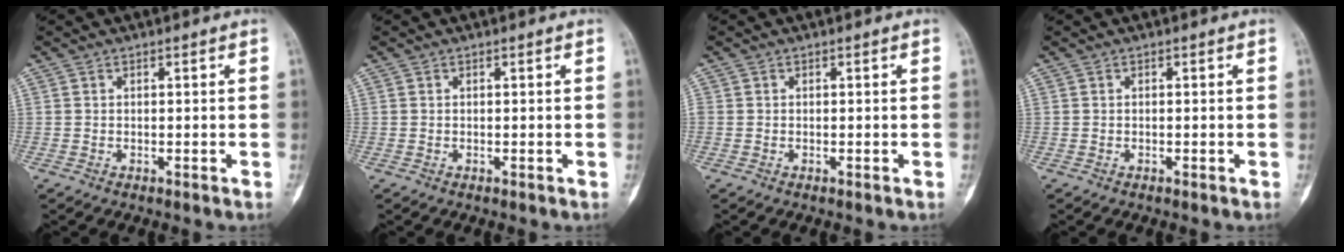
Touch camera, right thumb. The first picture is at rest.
{"total": 0.0}
{"total": 0.0}
{"total": 0.0}